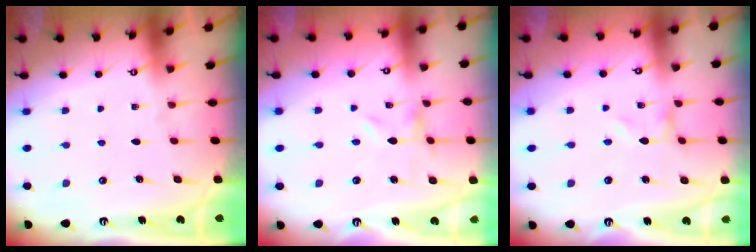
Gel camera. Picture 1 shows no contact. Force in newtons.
{"total": 0.0}
{"total": 0.0}